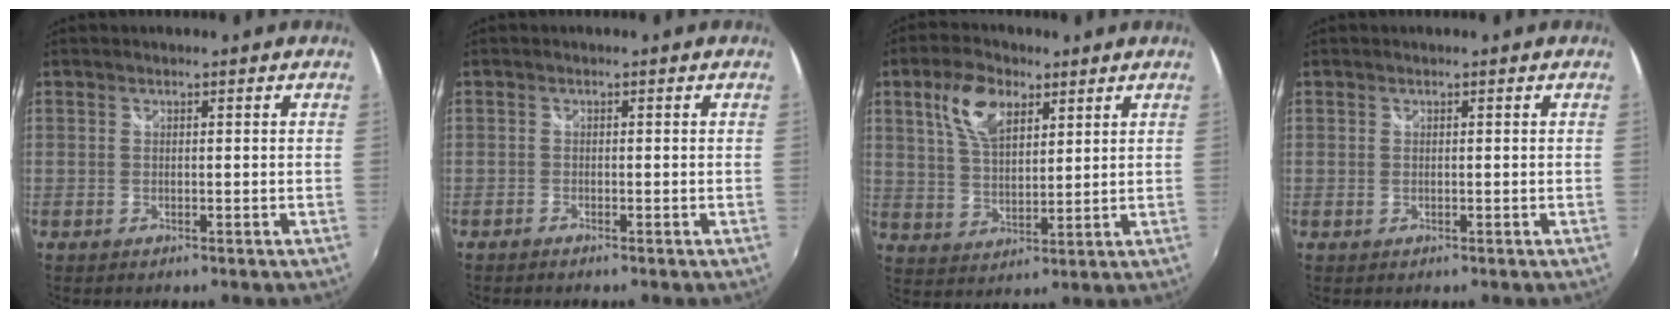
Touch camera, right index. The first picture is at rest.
{"total": 0.7, "force": [-0.7, 0.2, 0.2], "torque": [-0.007, -0.004, -0.015]}
{"total": 9.5, "force": [4.7, 5.0, 6.6], "torque": [-0.128, 0.016, 0.090]}
{"total": 0.0}